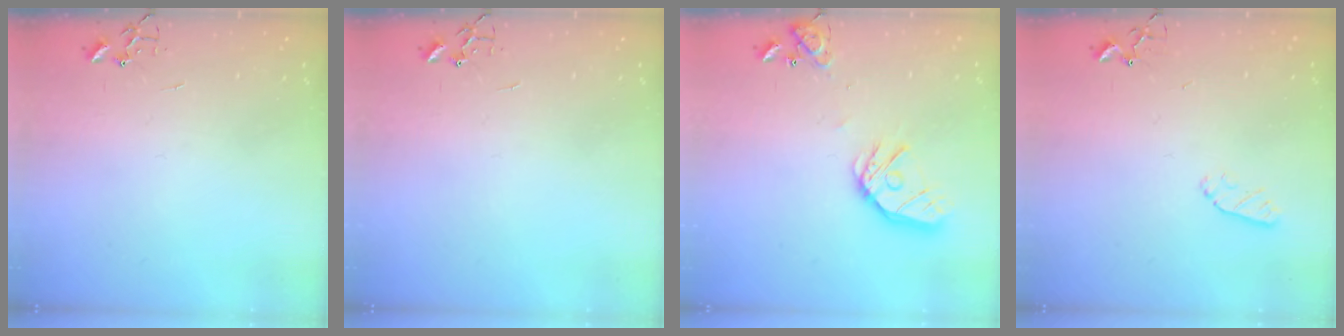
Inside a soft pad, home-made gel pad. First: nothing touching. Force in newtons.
{"total": 0.0}
{"total": 15.4, "press": 15.3, "slide": 2.1}
{"total": 5.0, "press": 4.9, "slide": 0.9}